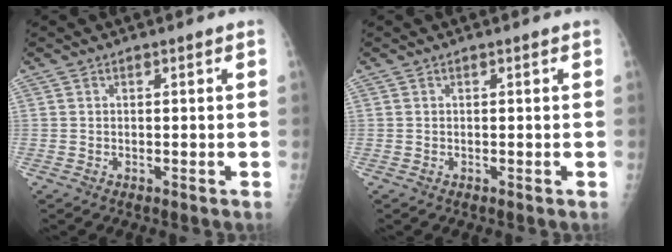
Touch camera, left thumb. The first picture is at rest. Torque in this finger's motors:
{"motor_torque": [0.00, 0.00, 0.00, 0.00, 0.00]}